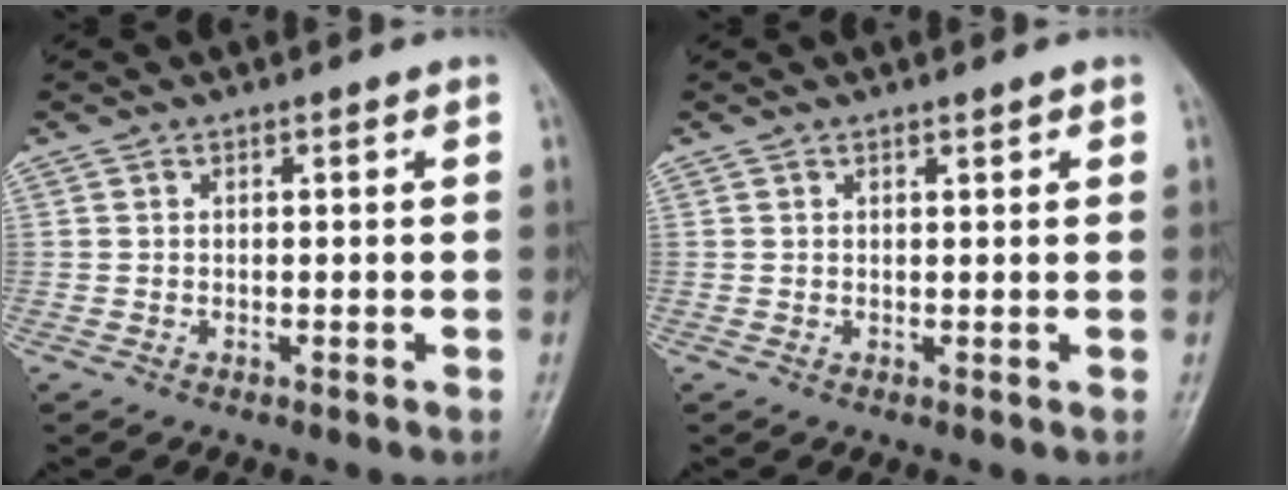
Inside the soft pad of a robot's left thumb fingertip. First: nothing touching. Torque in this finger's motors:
{"motor_torque": [-0.25, -0.16, -0.12, -0.08, 0.05]}